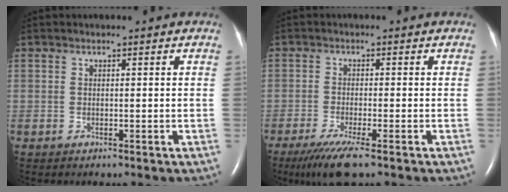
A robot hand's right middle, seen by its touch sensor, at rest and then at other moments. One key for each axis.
{"total": 6.2, "fx": -4.2, "fy": 0.4, "fz": 4.6, "tx": -0.086, "ty": -0.018, "tz": -0.072}